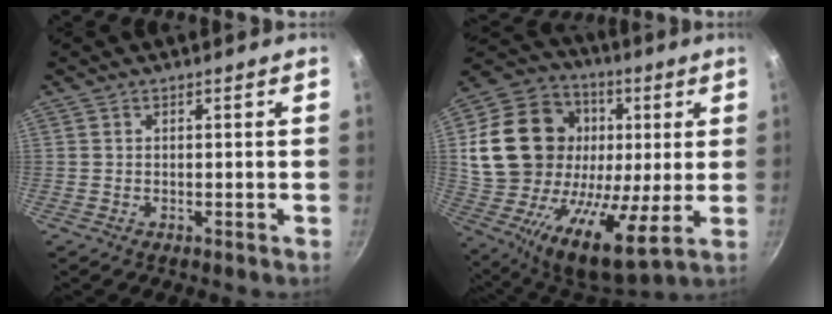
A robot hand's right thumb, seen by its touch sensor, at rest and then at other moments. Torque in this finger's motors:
{"motor_torque": [-0.28, 3.80, 2.77, 0.00, 0.75]}